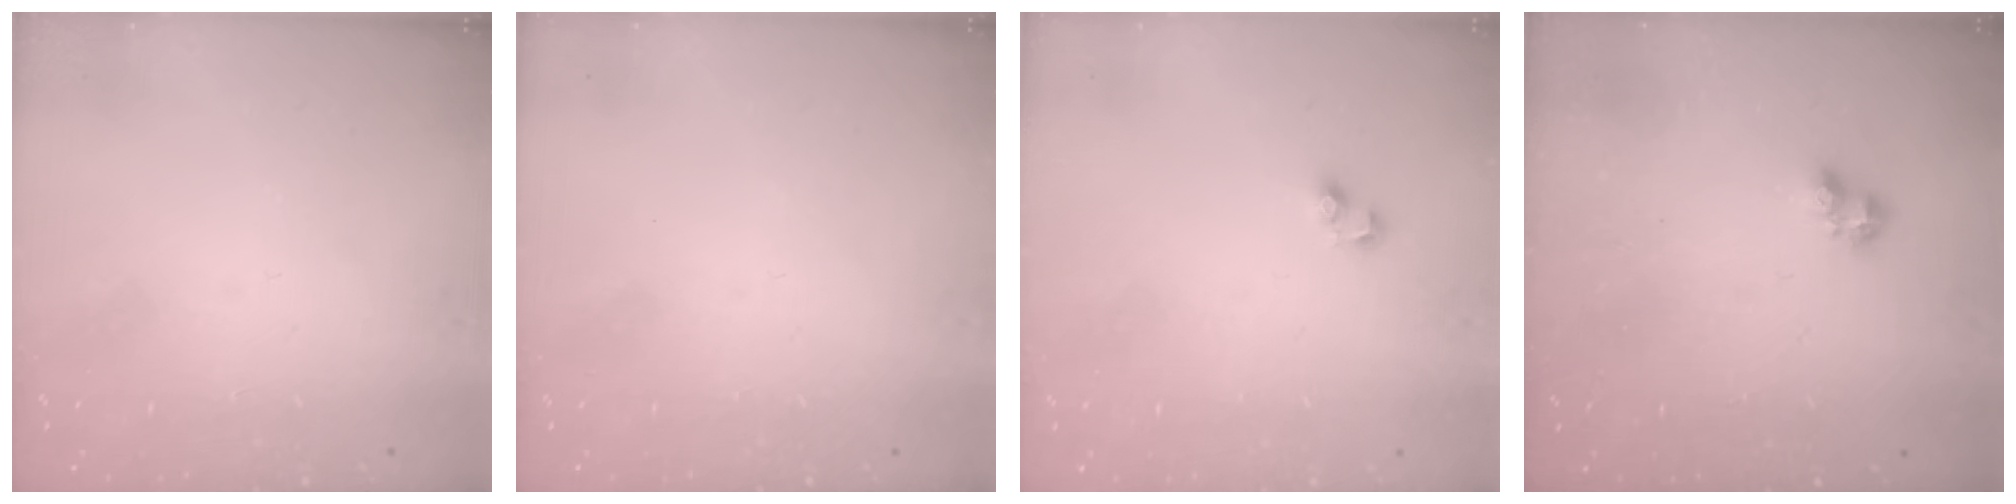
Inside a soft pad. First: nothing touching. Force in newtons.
{"total": 0.0}
{"total": 2.5, "press": 2.5, "slide": 0.3}
{"total": 1.8, "press": 1.7, "slide": 0.5}